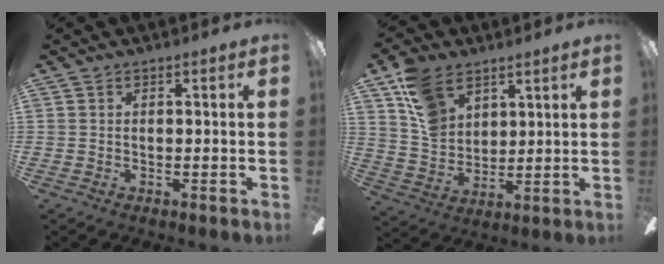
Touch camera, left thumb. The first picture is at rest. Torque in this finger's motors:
{"motor_torque": [1.26, 1.11, 0.72, -0.89, 0.09]}